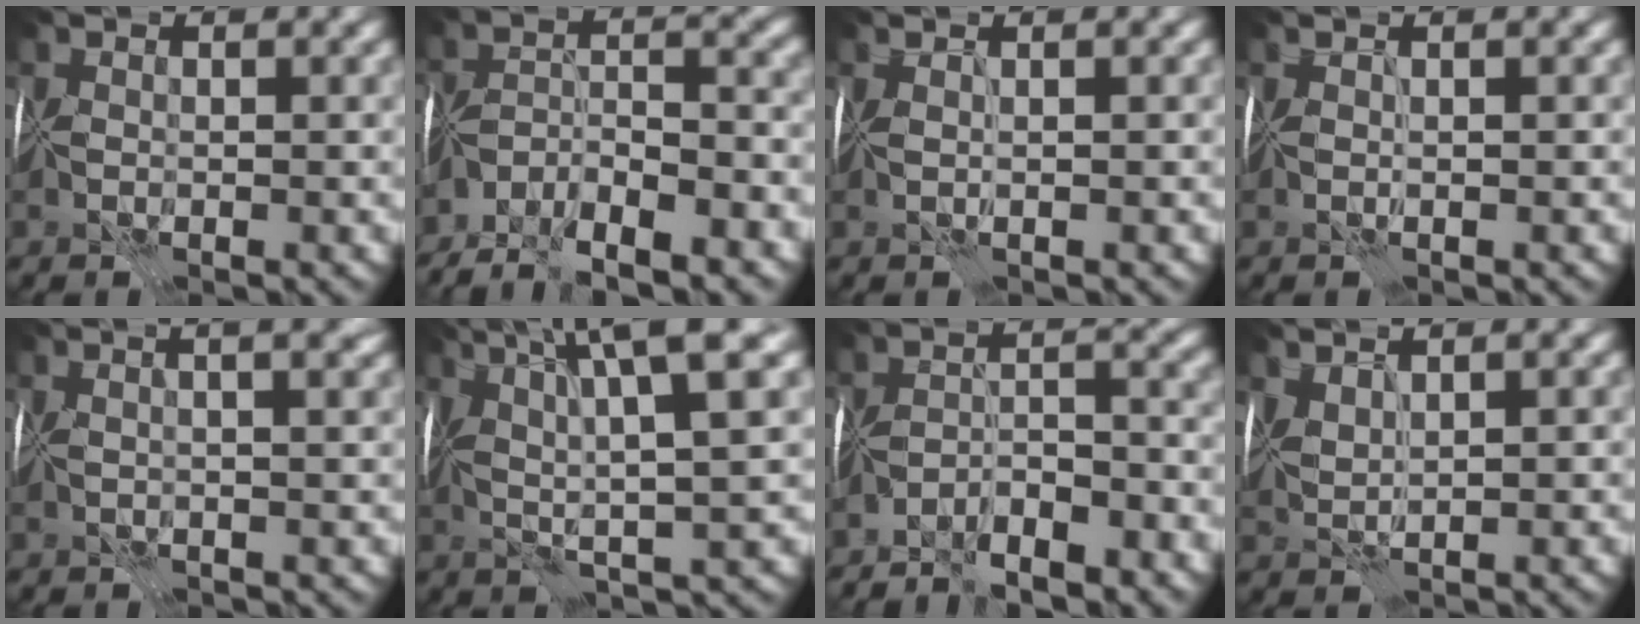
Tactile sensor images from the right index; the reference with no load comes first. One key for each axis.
{"total": 7.3, "fx": -5.9, "fy": 1.7, "fz": 4.0, "tx": -0.057, "ty": 0.002, "tz": -0.112}
{"total": 0.9, "fx": 0.6, "fy": -0.3, "fz": 0.6, "tx": 0.001, "ty": 0.003, "tz": 0.003}
{"total": 0.8, "fx": 0.3, "fy": -0.6, "fz": 0.4, "tx": -0.003, "ty": 0.000, "tz": 0.004}
{"total": 7.7, "fx": 3.7, "fy": 3.3, "fz": 5.9, "tx": -0.029, "ty": 0.049, "tz": 0.015}
{"total": 9.2, "fx": 3.7, "fy": 1.2, "fz": 8.4, "tx": -0.142, "ty": 0.019, "tz": 0.067}
{"total": 4.1, "fx": -3.8, "fy": 0.4, "fz": 1.7, "tx": -0.020, "ty": 0.006, "tz": -0.067}
{"total": 1.9, "fx": 1.5, "fy": 0.0, "fz": 1.1, "tx": -0.028, "ty": 0.006, "tz": 0.034}